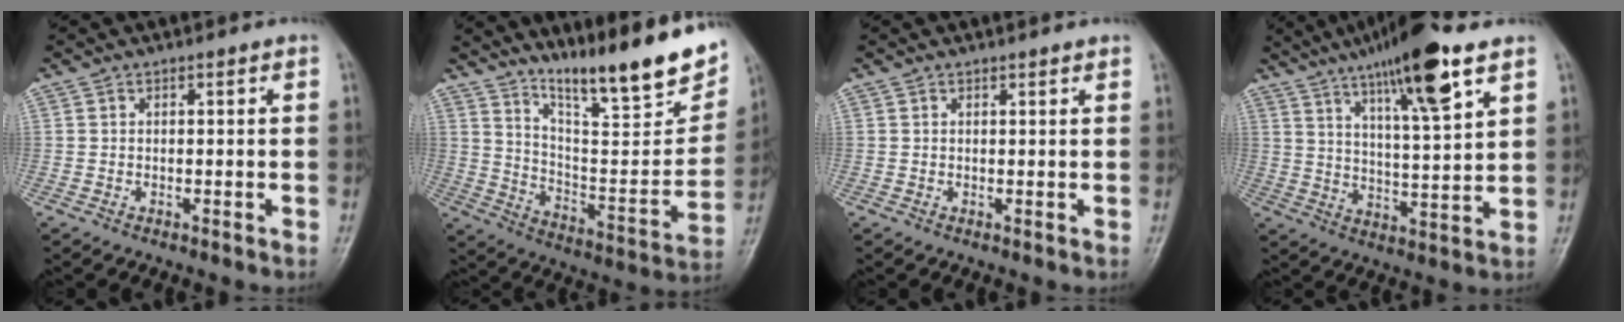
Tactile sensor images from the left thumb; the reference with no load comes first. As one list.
[{"total": 21.7, "force": [15.9, 3.6, 14.4], "torque": [-0.187, -0.089, 0.260]}, {"total": 1.0, "force": [0.9, 0.1, 0.4], "torque": [-0.002, 0.000, 0.014]}, {"total": 16.8, "force": [10.2, 2.8, 13.1], "torque": [-0.205, -0.041, 0.170]}]